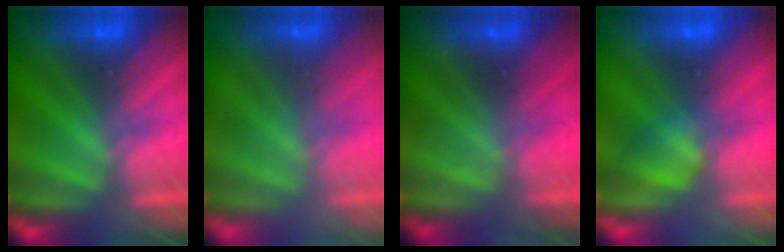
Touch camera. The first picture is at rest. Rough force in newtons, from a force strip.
{"total": 2.3}
{"total": 2.2}
{"total": 1.6}